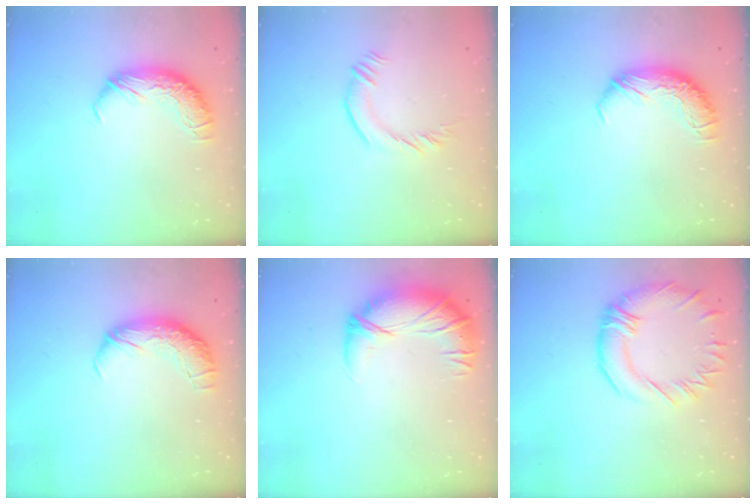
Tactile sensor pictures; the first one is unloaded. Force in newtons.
{"total": 1.7, "press": 1.4, "slide": 0.8}
{"total": 0.0}
{"total": 2.4, "press": 1.1, "slide": 2.2}
{"total": 2.8, "press": 1.2, "slide": 2.6}
{"total": 4.5, "press": 4.2, "slide": 1.6}